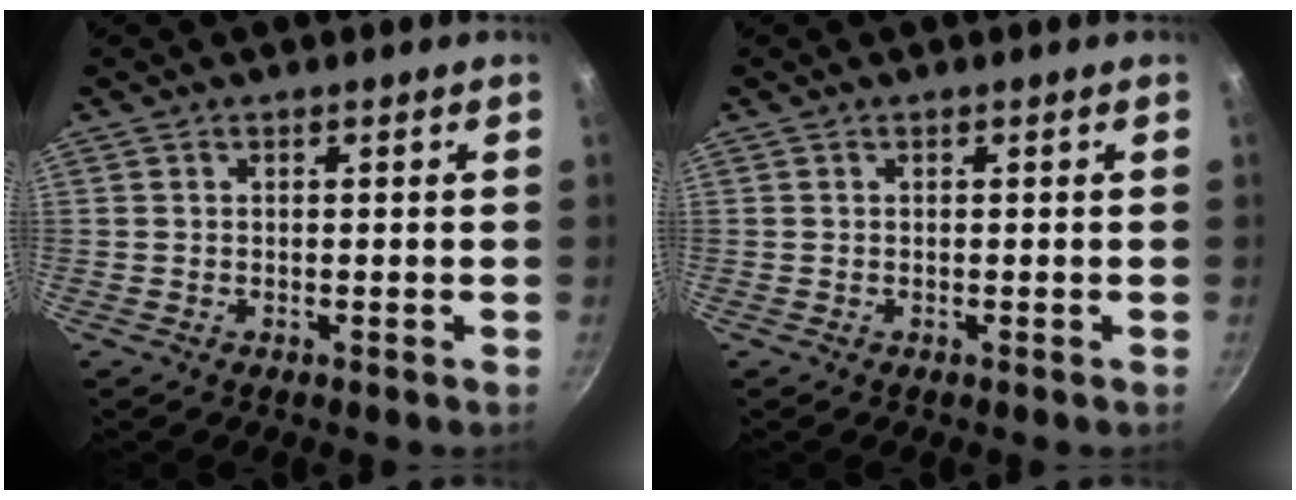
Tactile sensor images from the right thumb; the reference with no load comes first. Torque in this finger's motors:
{"motor_torque": [0.00, 0.00, -0.05, -0.05, 0.00]}